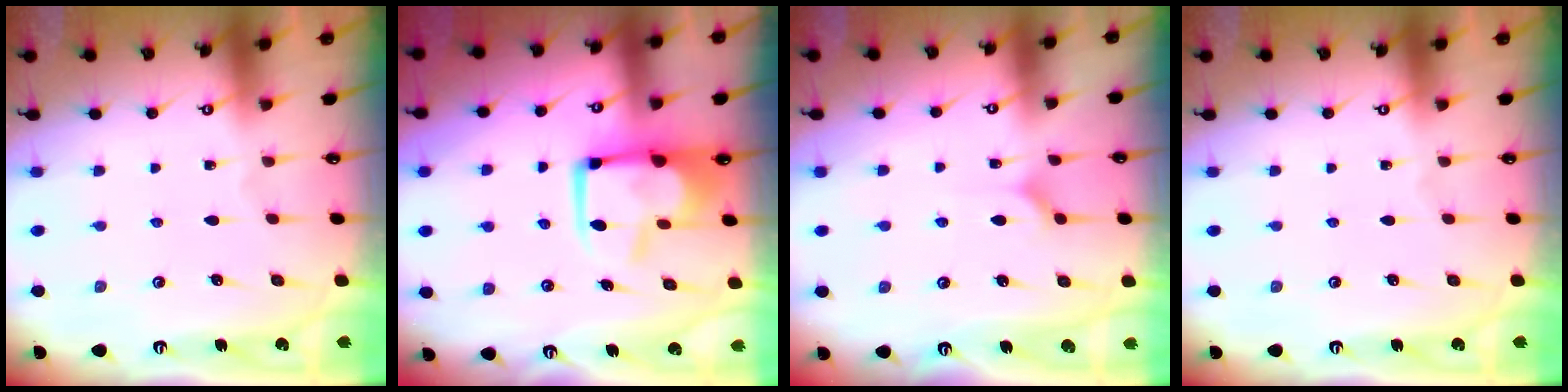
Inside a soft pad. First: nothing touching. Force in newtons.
{"total": 10.9, "press": 10.8, "slide": 1.3}
{"total": 3.7, "press": 3.7, "slide": 0.4}
{"total": 0.0}